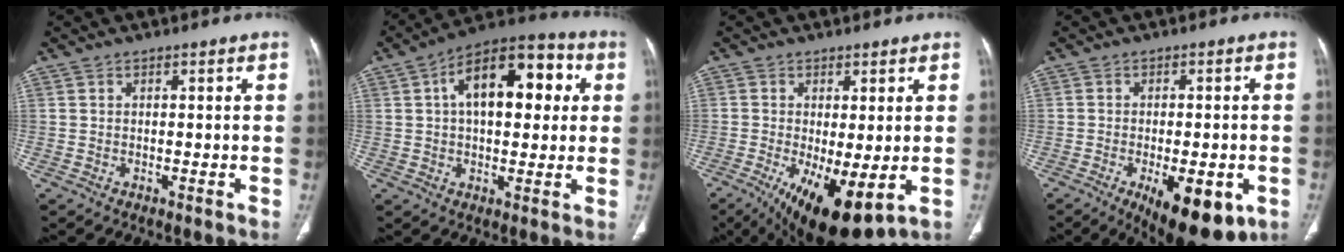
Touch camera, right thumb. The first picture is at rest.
{"total": 17.5, "force": [4.1, 9.3, 14.2], "torque": [-0.178, 0.026, 0.053]}
{"total": 13.1, "force": [-3.7, 4.9, 11.6], "torque": [-0.192, -0.025, -0.041]}
{"total": 14.0, "force": [-5.7, 5.8, 11.4], "torque": [-0.137, -0.001, -0.066]}